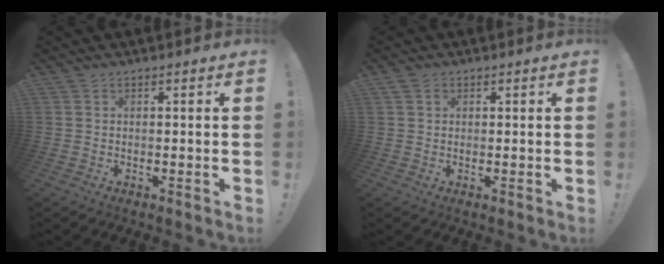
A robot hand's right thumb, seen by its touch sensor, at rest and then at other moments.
{"total": 1.5, "force": [0.7, 1.2, 0.5], "torque": [-0.005, 0.001, 0.013]}